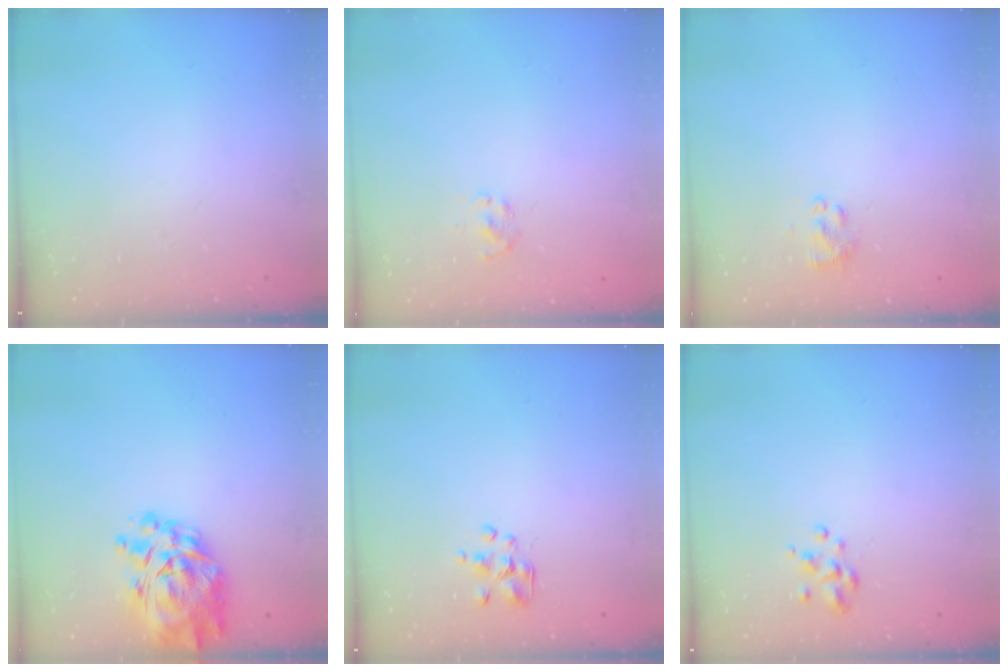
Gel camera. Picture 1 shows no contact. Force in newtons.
{"total": 2.0, "press": 1.8, "slide": 0.7}
{"total": 1.4, "press": 1.3, "slide": 0.6}
{"total": 13.3, "press": 12.4, "slide": 4.8}
{"total": 2.3, "press": 2.1, "slide": 0.7}
{"total": 2.5, "press": 2.4, "slide": 0.7}